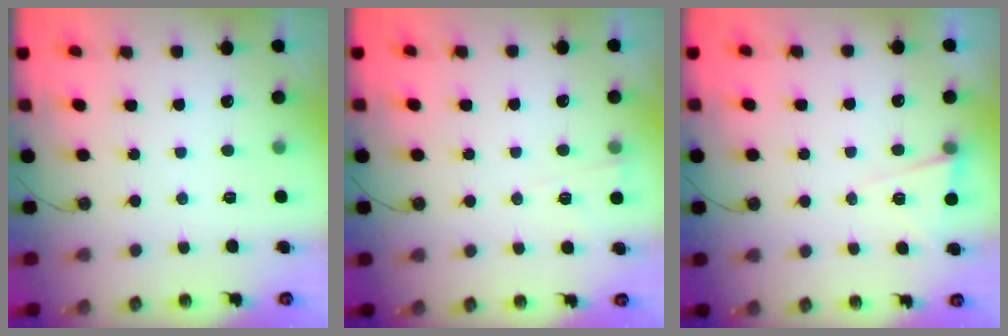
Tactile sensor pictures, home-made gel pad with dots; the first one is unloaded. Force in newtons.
{"total": 3.1, "press": 2.9, "slide": 1.1}
{"total": 5.2, "press": 3.8, "slide": 3.6}